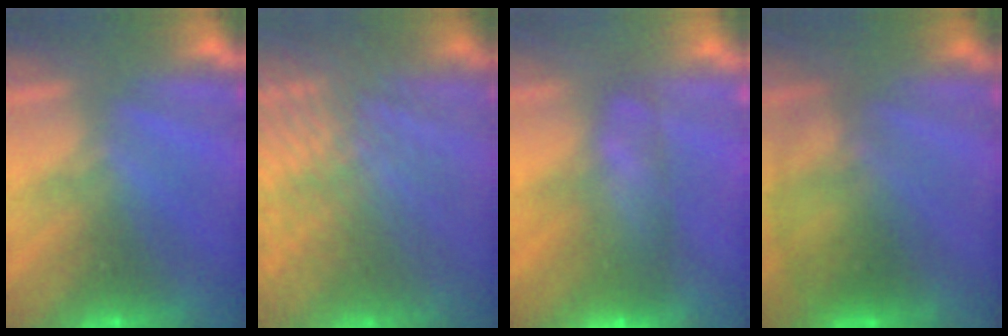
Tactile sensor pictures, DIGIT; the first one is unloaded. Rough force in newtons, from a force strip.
{"total": 6.6}
{"total": 7.6}
{"total": 2.2}